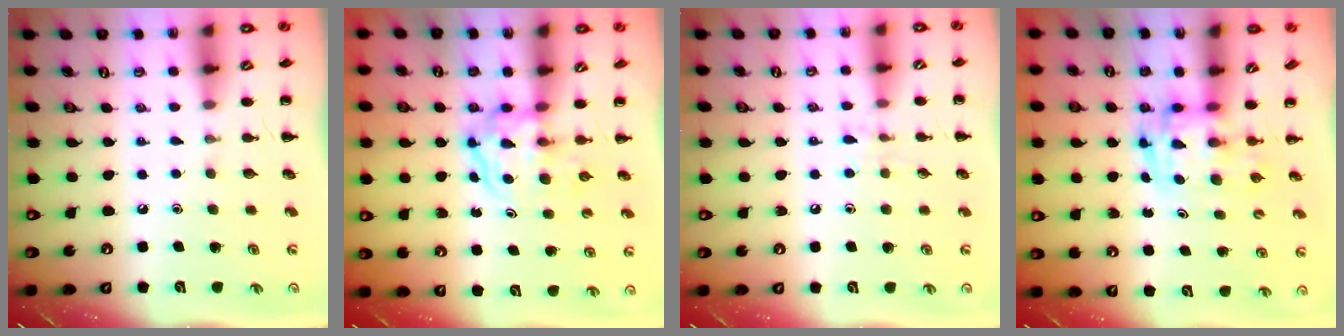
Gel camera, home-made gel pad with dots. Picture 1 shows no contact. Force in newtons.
{"total": 3.8, "press": 3.8, "slide": 0.4}
{"total": 6.6, "press": 6.4, "slide": 1.8}
{"total": 2.8, "press": 2.8, "slide": 0.5}